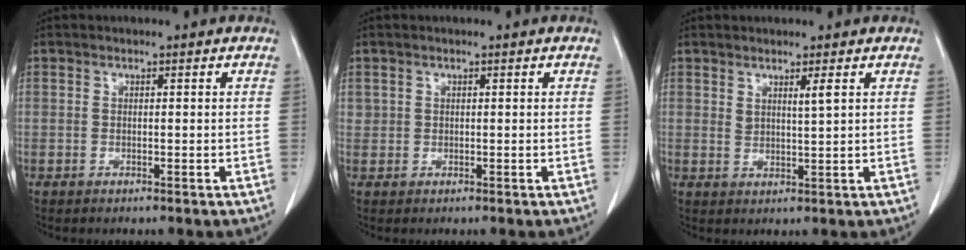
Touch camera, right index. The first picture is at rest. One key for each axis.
{"total": 0.9, "fx": 0.4, "fy": 0.8, "fz": 0.0, "tx": 0.012, "ty": 0.003, "tz": 0.004}
{"total": 2.2, "fx": 1.4, "fy": -0.1, "fz": 1.8, "tx": -0.037, "ty": -0.009, "tz": 0.026}